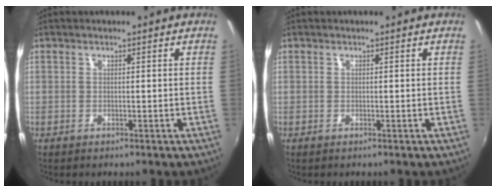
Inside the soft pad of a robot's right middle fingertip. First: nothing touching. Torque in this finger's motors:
{"motor_torque": [-0.05, -0.07, -0.05, 0.00]}